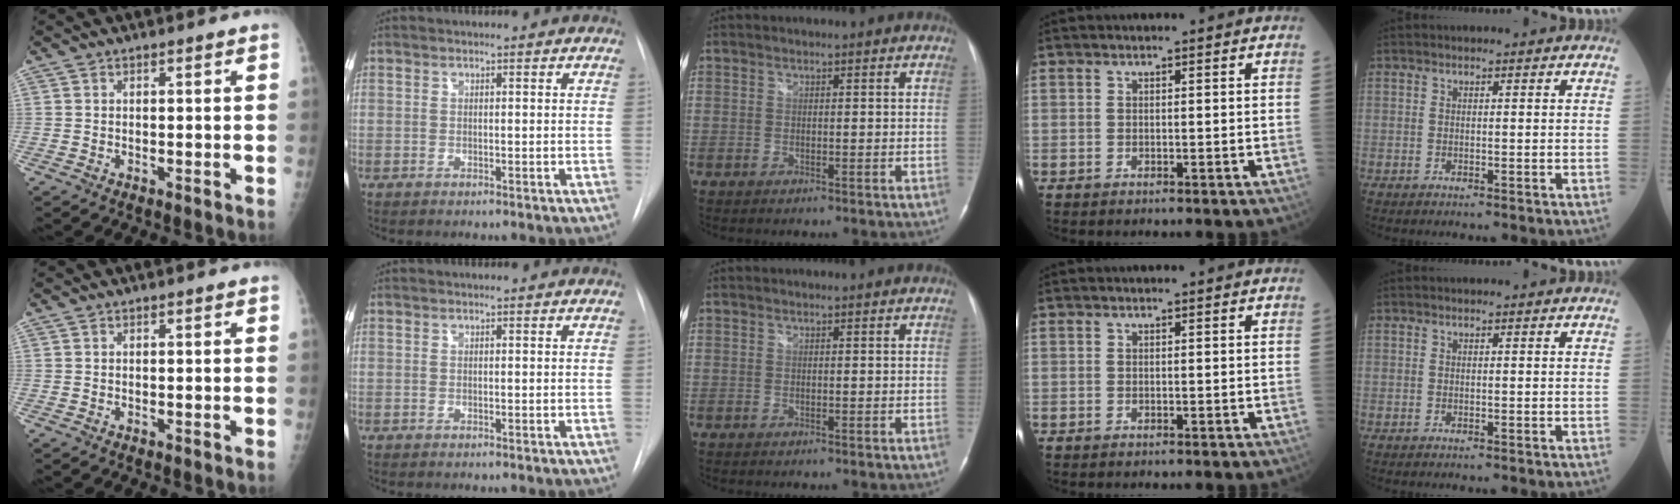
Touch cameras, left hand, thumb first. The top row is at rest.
{}